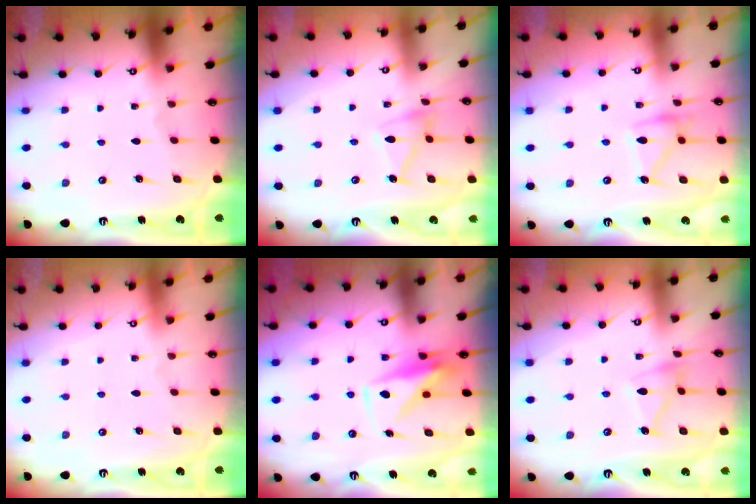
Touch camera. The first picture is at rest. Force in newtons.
{"total": 10.5, "press": 10.4, "slide": 0.8}
{"total": 14.6, "press": 14.6, "slide": 0.9}
{"total": 3.9, "press": 3.9, "slide": 0.1}
{"total": 9.0, "press": 9.0, "slide": 0.6}
{"total": 9.3, "press": 9.3, "slide": 0.8}